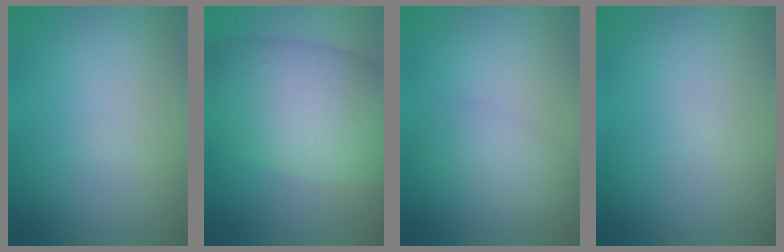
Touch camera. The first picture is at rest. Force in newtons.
{"total": 11.5, "press": 11.5, "slide": 0.4}
{"total": 2.4, "press": 2.4, "slide": 0.1}
{"total": 0.0}